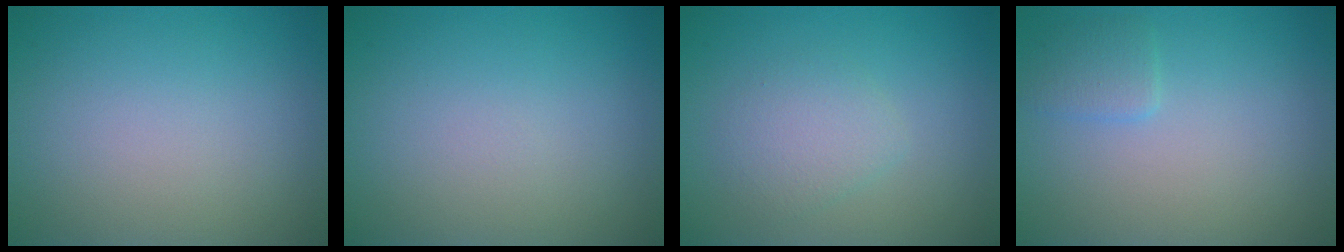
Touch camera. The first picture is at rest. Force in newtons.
{"total": 0.0}
{"total": 2.3, "press": 2.3, "slide": 0.1}
{"total": 1.4, "press": 1.4, "slide": 0.0}